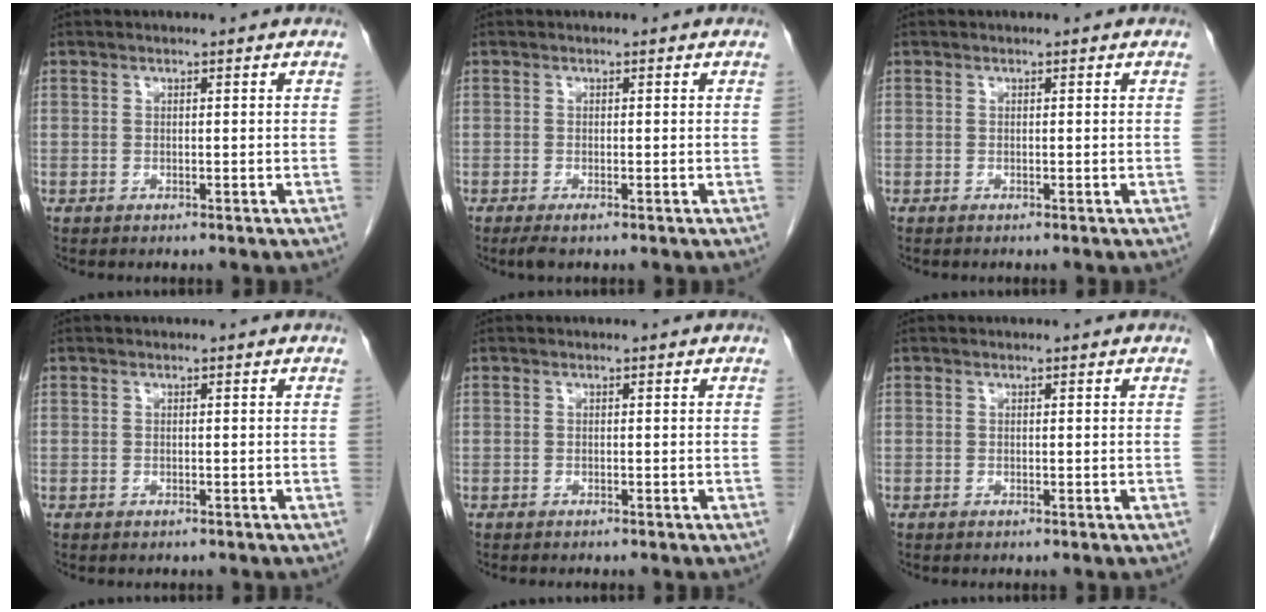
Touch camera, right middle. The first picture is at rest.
{"total": 1.6, "force": [-1.1, 0.3, 1.2], "torque": [-0.024, -0.005, -0.017]}
{"total": 0.0}
{"total": 0.0}
{"total": 0.8, "force": [-0.8, 0.0, 0.4], "torque": [-0.008, -0.002, -0.010]}
{"total": 0.0}